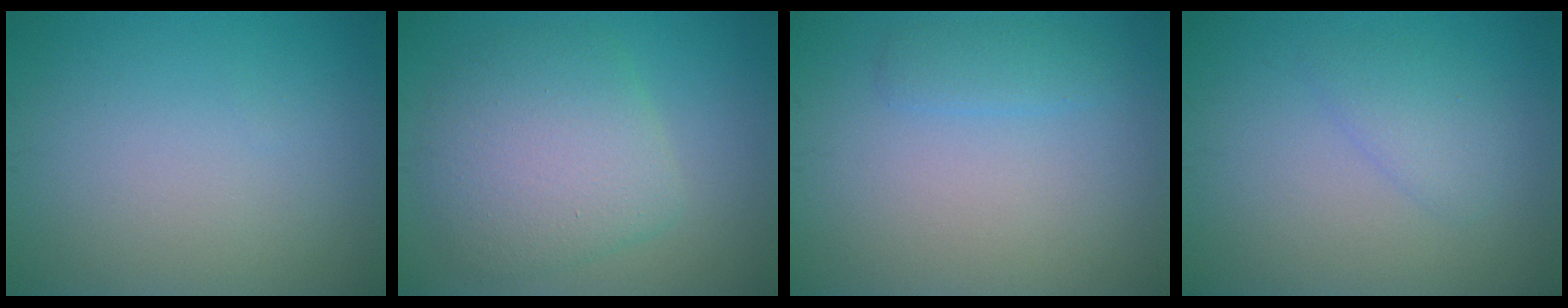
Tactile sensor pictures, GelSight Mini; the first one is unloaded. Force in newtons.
{"total": 6.1, "press": 6.1, "slide": 0.3}
{"total": 1.5, "press": 1.5, "slide": 0.1}
{"total": 1.9, "press": 1.9, "slide": 0.1}